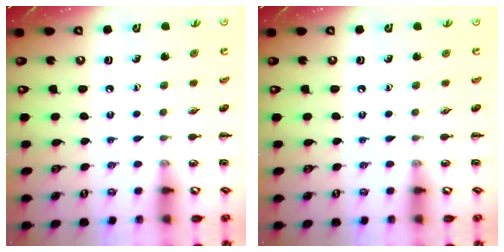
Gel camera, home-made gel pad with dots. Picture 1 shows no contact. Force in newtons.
{"total": 0.0}